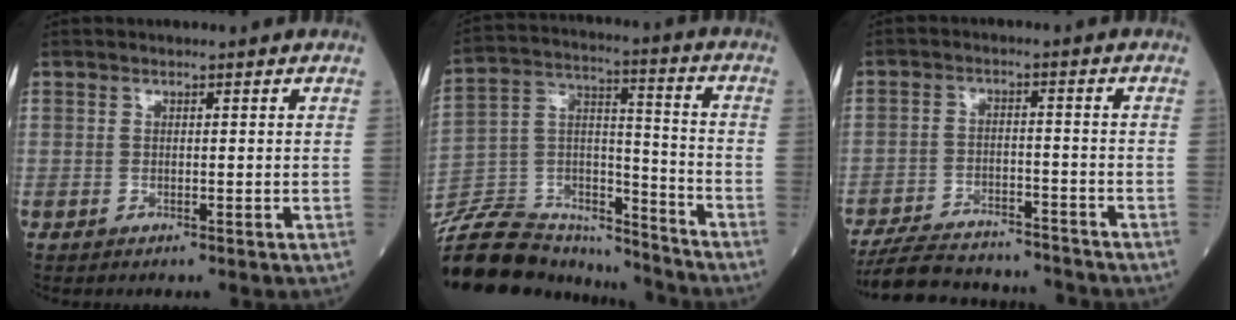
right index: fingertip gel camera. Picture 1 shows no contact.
{"total": 22.8, "force": [-20.5, 7.4, 6.7], "torque": [-0.174, 0.026, -0.337]}
{"total": 14.8, "force": [-13.8, 3.0, 4.5], "torque": [-0.088, 0.002, -0.206]}